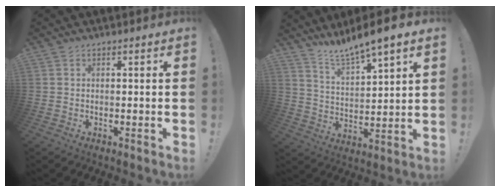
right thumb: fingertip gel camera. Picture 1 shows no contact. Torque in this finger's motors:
{"motor_torque": [0.75, 0.99, 0.17, 0.65, 0.24]}